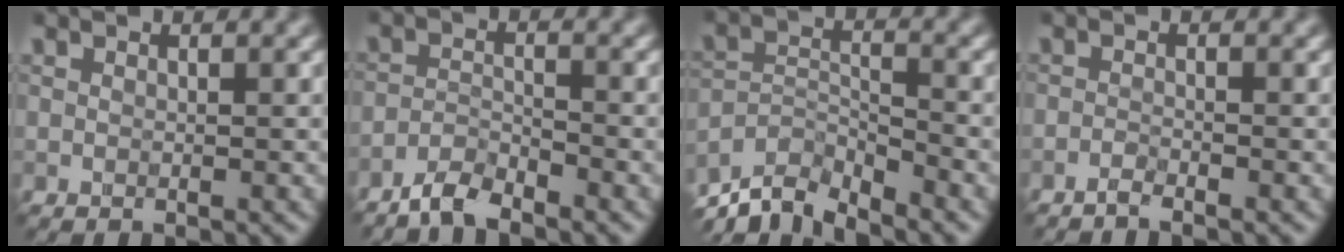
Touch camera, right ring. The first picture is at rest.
{"total": 3.0, "force": [-2.9, 0.2, 0.5], "torque": [-0.010, 0.002, -0.058]}
{"total": 6.2, "force": [-5.7, 1.5, 1.9], "torque": [-0.038, -0.011, -0.102]}
{"total": 1.3, "force": [-1.3, 0.2, 0.2], "torque": [0.004, 0.003, -0.026]}